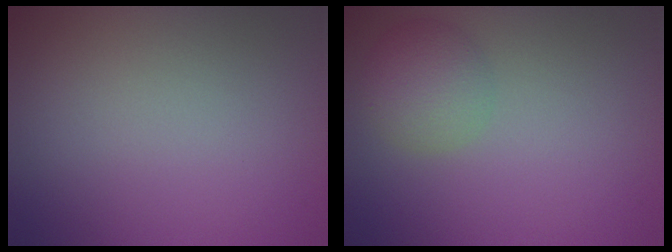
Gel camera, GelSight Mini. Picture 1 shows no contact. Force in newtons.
{"total": 2.8, "press": 2.8, "slide": 0.1}